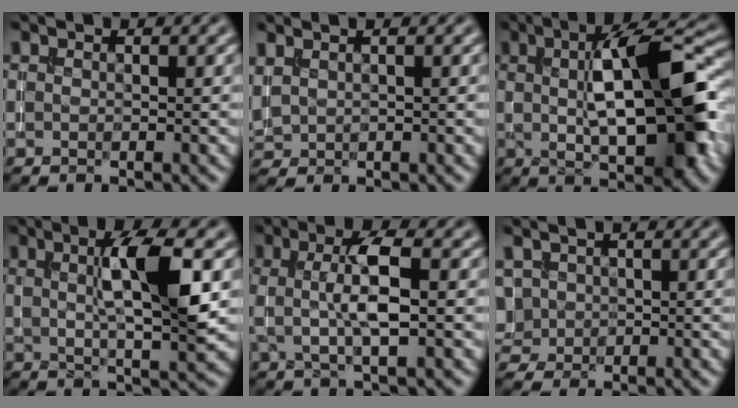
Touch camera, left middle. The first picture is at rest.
{"total": 1.9, "force": [1.1, 1.2, 1.0], "torque": [-0.030, 0.012, 0.026]}
{"total": 12.2, "force": [1.2, 3.6, 11.6], "torque": [-0.151, 0.016, 0.014]}
{"total": 7.4, "force": [1.3, 1.7, 7.1], "torque": [-0.105, 0.006, 0.019]}
{"total": 4.4, "force": [0.3, 0.9, 4.3], "torque": [-0.079, 0.005, 0.005]}
{"total": 2.2, "force": [0.4, 2.0, 0.9], "torque": [-0.020, 0.003, 0.008]}